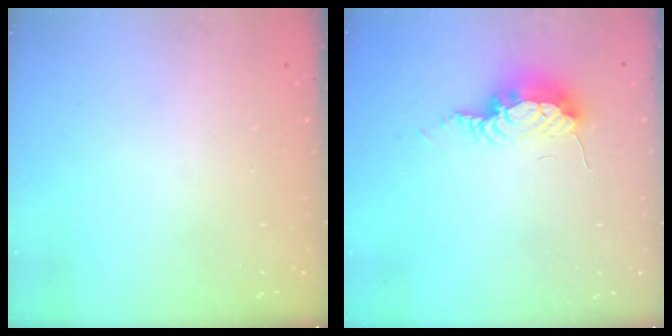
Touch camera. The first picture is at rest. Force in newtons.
{"total": 8.1, "press": 8.0, "slide": 1.0}